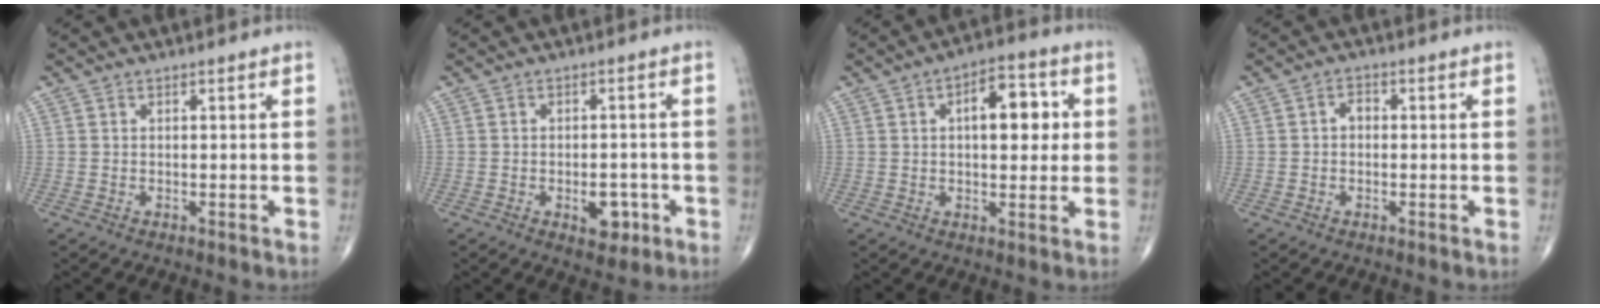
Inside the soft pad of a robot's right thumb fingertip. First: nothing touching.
{"total": 4.9, "force": [-1.9, 2.8, 3.6], "torque": [-0.030, 0.006, -0.020]}
{"total": 10.3, "force": [1.9, 5.1, 8.7], "torque": [-0.095, 0.010, 0.023]}
{"total": 2.0, "force": [-0.1, 1.4, 1.3], "torque": [-0.011, 0.010, -0.009]}